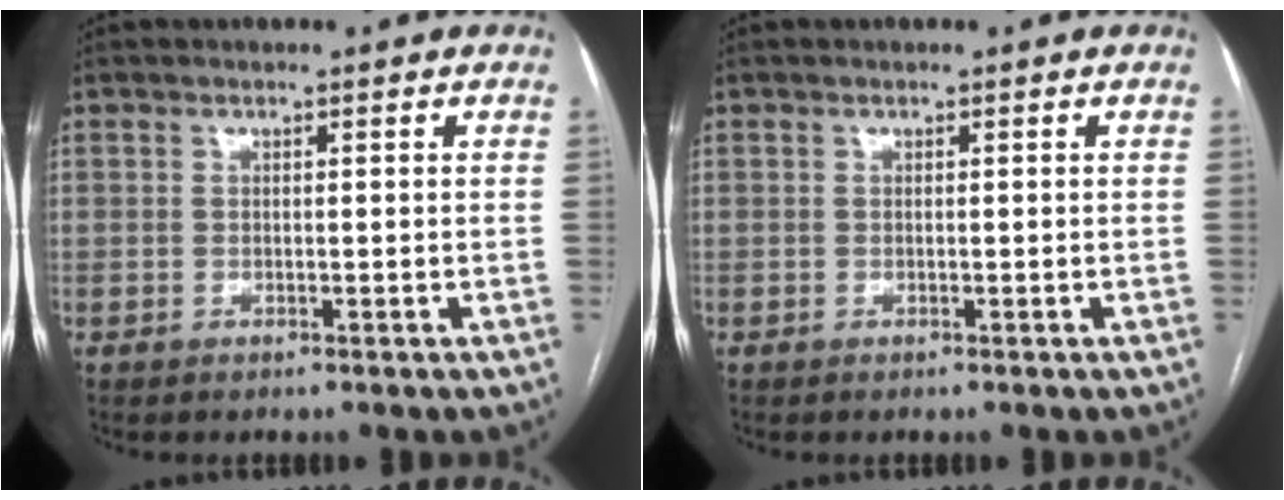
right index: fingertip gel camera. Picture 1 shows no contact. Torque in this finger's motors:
{"motor_torque": [0.00, 0.00, 0.00, 0.00]}